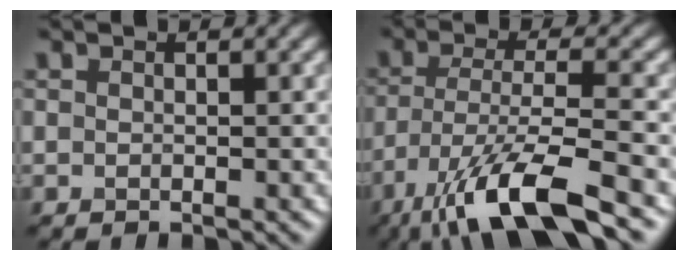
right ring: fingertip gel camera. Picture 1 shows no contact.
{"total": 10.2, "force": [-6.2, 2.5, 7.8], "torque": [-0.142, -0.007, -0.111]}